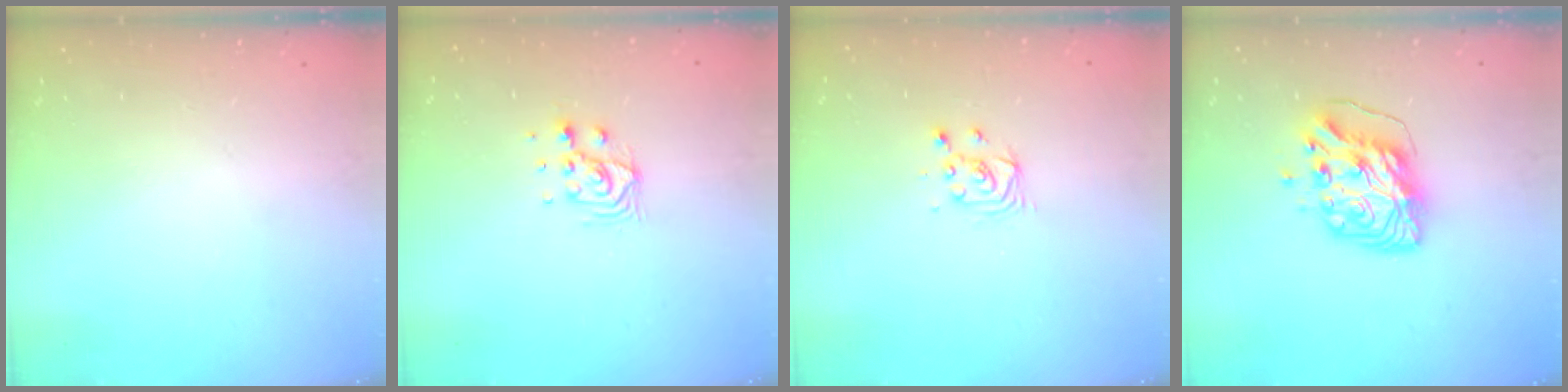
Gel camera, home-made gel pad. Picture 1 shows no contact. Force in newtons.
{"total": 6.9, "press": 6.9, "slide": 0.4}
{"total": 3.3, "press": 3.3, "slide": 0.3}
{"total": 10.0, "press": 9.9, "slide": 1.4}